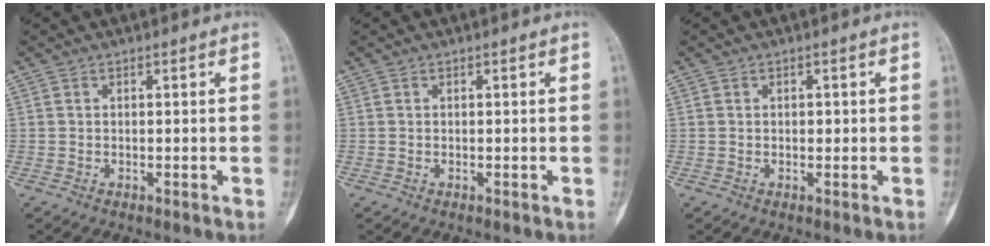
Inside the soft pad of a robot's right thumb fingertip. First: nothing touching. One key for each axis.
{"total": 0.0}
{"total": 0.9, "fx": 0.1, "fy": 0.6, "fz": 0.6, "tx": -0.007, "ty": 0.001, "tz": 0.003}